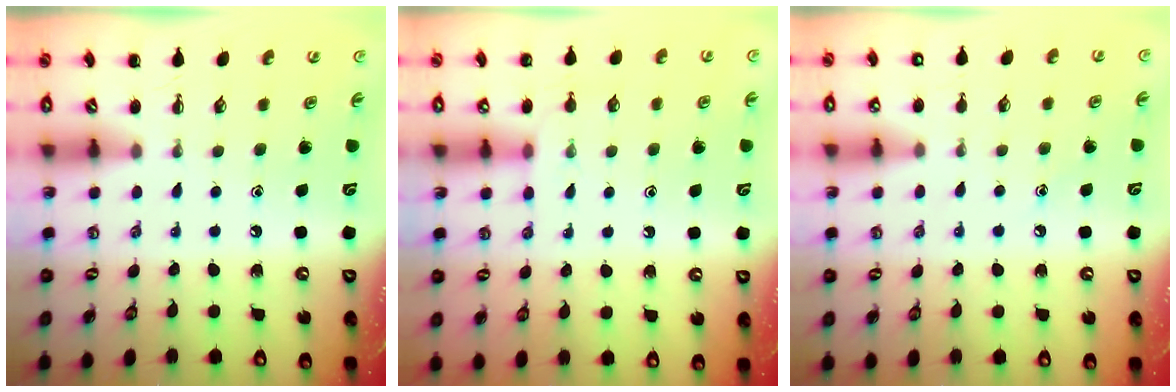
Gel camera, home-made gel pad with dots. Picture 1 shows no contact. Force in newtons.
{"total": 5.5, "press": 5.3, "slide": 1.4}
{"total": 5.7, "press": 5.4, "slide": 1.6}